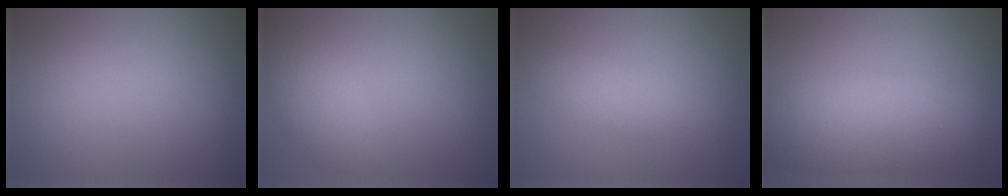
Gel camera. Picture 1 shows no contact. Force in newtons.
{"total": 2.3, "press": 2.3, "slide": 0.1}
{"total": 2.0, "press": 2.0, "slide": 0.1}
{"total": 7.8, "press": 7.8, "slide": 0.1}